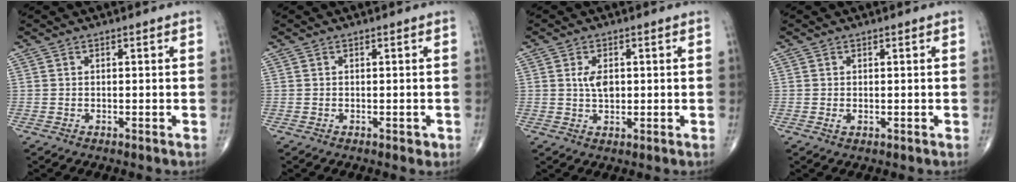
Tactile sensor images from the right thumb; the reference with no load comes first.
{"total": 0.8, "force": [-0.2, 0.5, 0.6], "torque": [-0.003, 0.000, -0.002]}
{"total": 3.6, "force": [0.6, 2.1, 2.8], "torque": [-0.045, -0.003, 0.011]}
{"total": 0.8, "force": [0.0, 0.5, 0.6], "torque": [-0.010, -0.001, 0.000]}